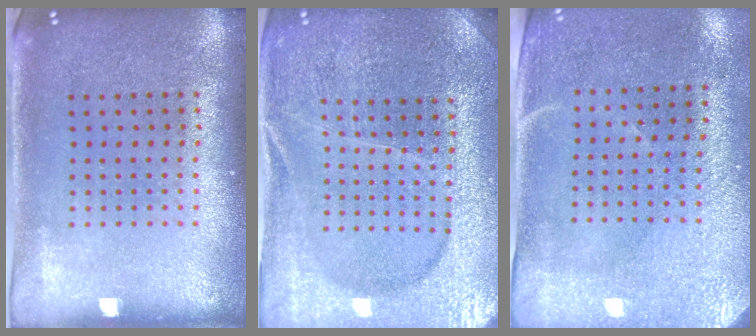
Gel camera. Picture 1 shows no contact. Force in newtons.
{"total": 4.2, "press": 4.0, "slide": 1.2}
{"total": 2.9, "press": 2.5, "slide": 1.4}